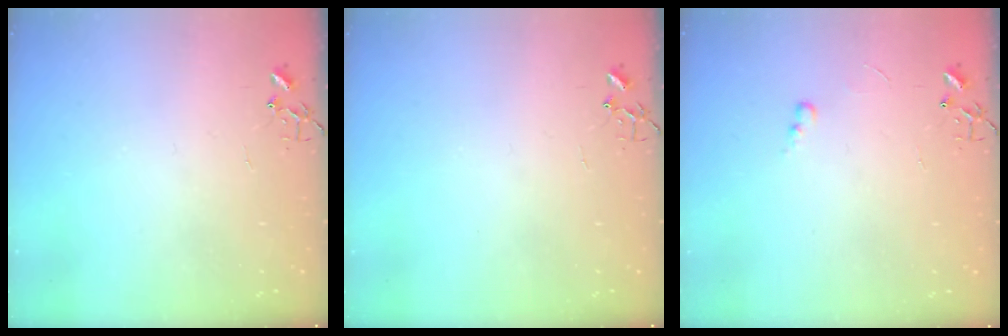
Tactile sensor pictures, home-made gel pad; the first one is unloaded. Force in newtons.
{"total": 0.0}
{"total": 4.0, "press": 3.9, "slide": 0.6}